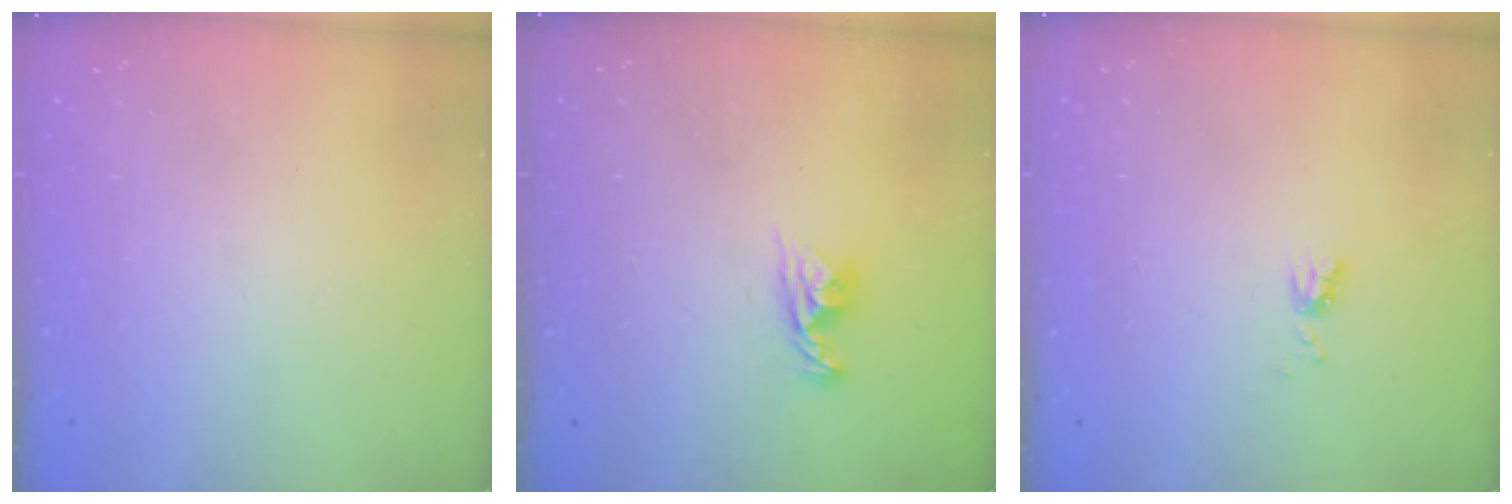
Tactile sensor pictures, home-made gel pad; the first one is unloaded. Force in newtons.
{"total": 7.6, "press": 7.6, "slide": 0.6}
{"total": 3.9, "press": 3.9, "slide": 0.6}